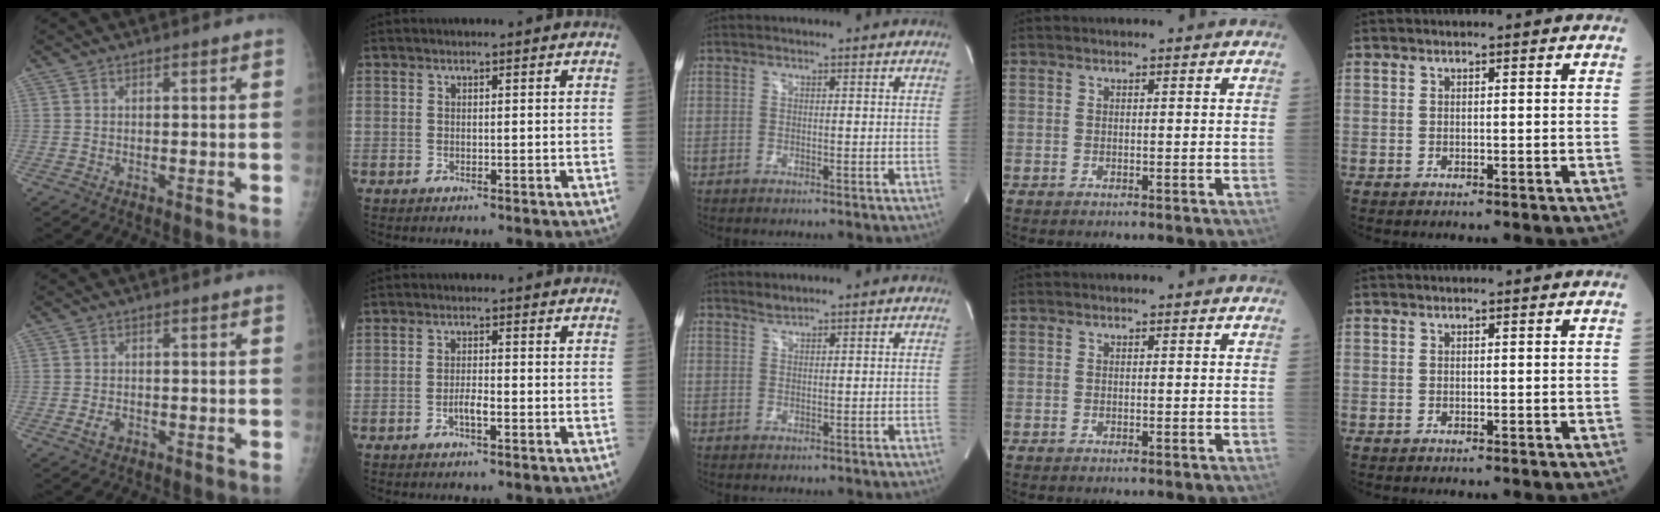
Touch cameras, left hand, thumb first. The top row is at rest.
{"thumb": {"total": 2.0, "force": [-0.7, 1.3, 1.2], "torque": [-0.020, 0.001, -0.012]}, "index": {"total": 1.9, "force": [-0.9, 0.3, 1.7], "torque": [-0.032, 0.002, -0.018]}, "middle": {"total": 1.1, "force": [1.1, -0.2, 0.0], "torque": [-0.008, -0.001, 0.024]}}